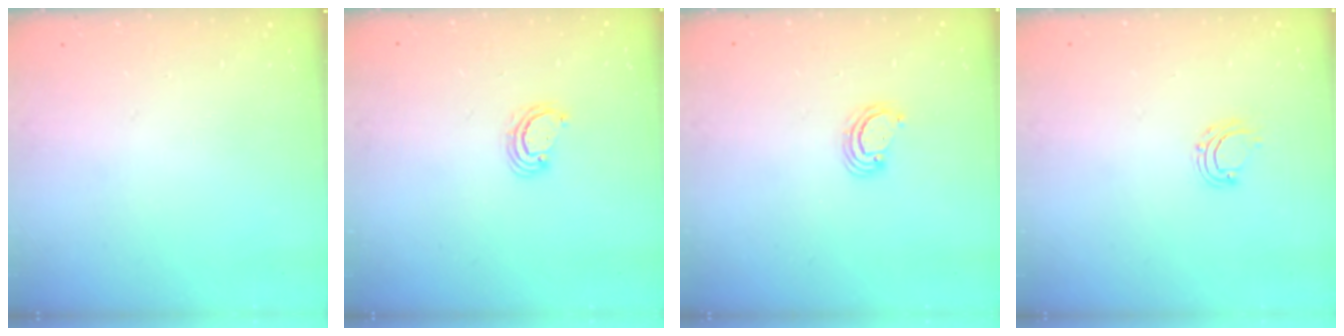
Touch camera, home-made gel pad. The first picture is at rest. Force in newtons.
{"total": 3.3, "press": 3.3, "slide": 0.2}
{"total": 2.4, "press": 2.4, "slide": 0.2}
{"total": 6.2, "press": 6.1, "slide": 0.5}